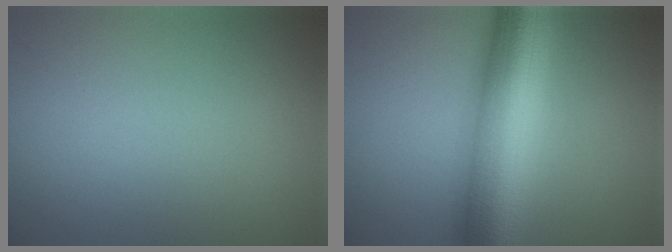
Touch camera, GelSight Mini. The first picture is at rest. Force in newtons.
{"total": 11.8, "press": 11.8, "slide": 0.3}